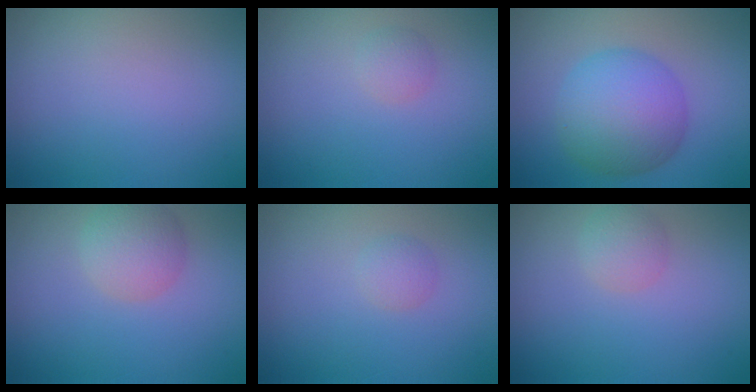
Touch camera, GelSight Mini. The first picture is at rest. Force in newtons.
{"total": 1.2, "press": 1.2, "slide": 0.1}
{"total": 7.3, "press": 7.3, "slide": 0.0}
{"total": 3.4, "press": 3.4, "slide": 0.3}
{"total": 1.2, "press": 1.2, "slide": 0.1}
{"total": 1.9, "press": 1.9, "slide": 0.1}